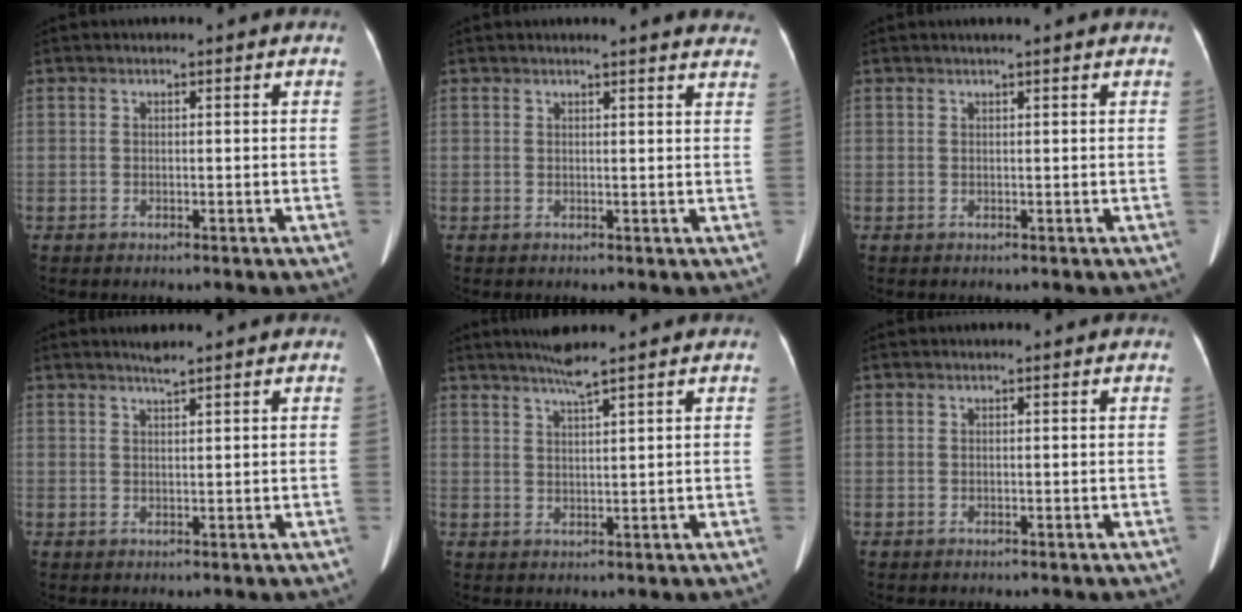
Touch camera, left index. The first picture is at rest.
{"total": 10.3, "force": [9.6, 1.0, 3.5], "torque": [-0.021, -0.009, 0.083]}
{"total": 2.1, "force": [1.7, -0.2, 1.1], "torque": [-0.009, 0.018, 0.023]}
{"total": 1.6, "force": [1.3, -0.3, 0.8], "torque": [-0.016, 0.002, 0.028]}
{"total": 3.7, "force": [2.9, -1.0, 2.0], "torque": [-0.038, 0.000, 0.057]}
{"total": 0.0}